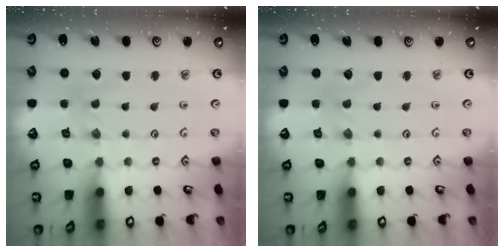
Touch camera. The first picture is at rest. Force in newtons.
{"total": 0.0}